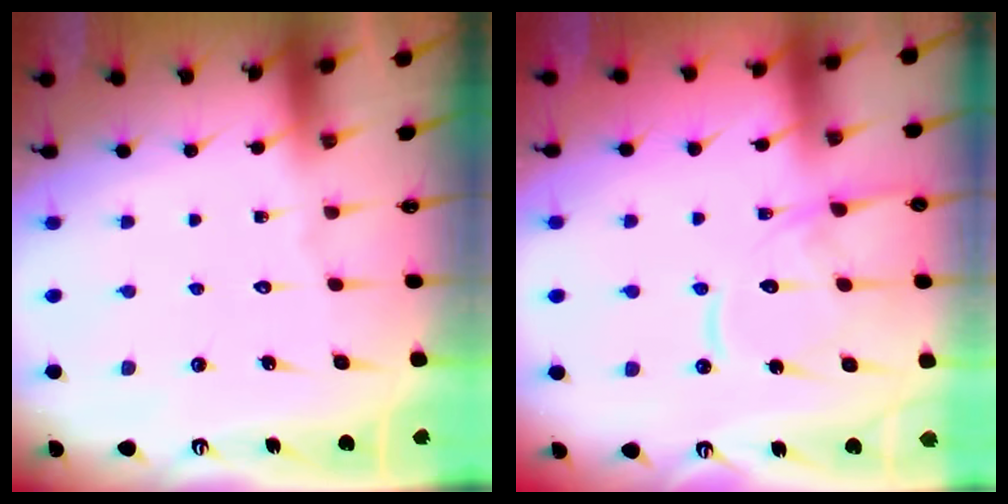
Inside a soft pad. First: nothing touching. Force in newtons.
{"total": 13.4, "press": 13.4, "slide": 1.4}